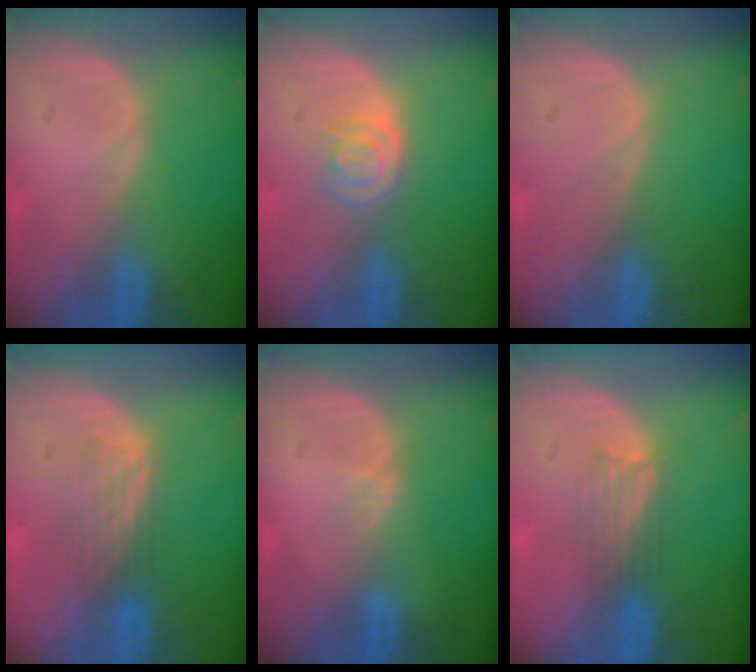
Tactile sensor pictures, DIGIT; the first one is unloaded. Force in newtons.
{"total": 3.3, "press": 3.3, "slide": 0.1}
{"total": 0.0}
{"total": 4.3, "press": 3.7, "slide": 2.3}
{"total": 1.3, "press": 1.3, "slide": 0.2}
{"total": 3.0, "press": 2.8, "slide": 1.3}